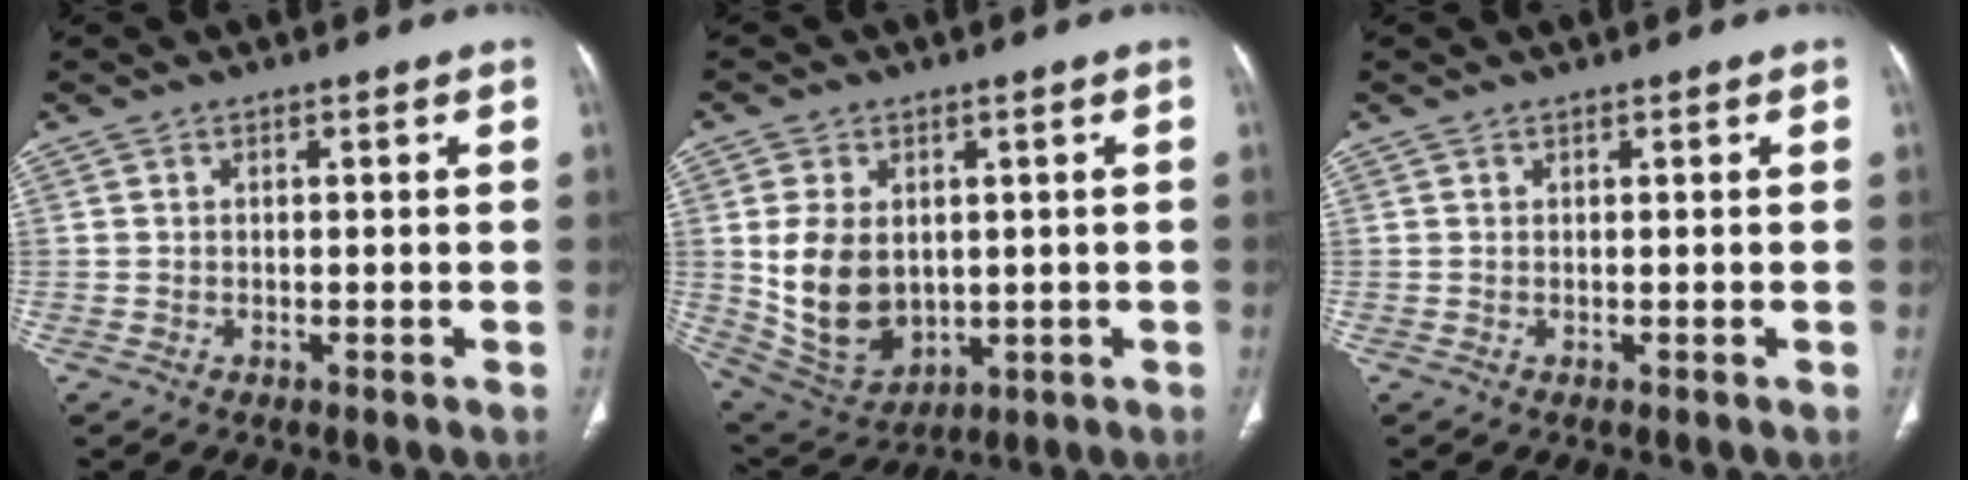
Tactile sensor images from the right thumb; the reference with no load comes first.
{"total": 13.4, "force": [0.7, 9.6, 9.3], "torque": [-0.152, -0.010, 0.043]}
{"total": 0.0}